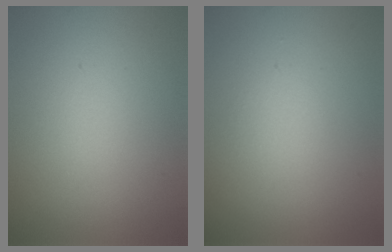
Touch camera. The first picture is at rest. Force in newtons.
{"total": 0.8, "press": 0.8, "slide": 0.0}